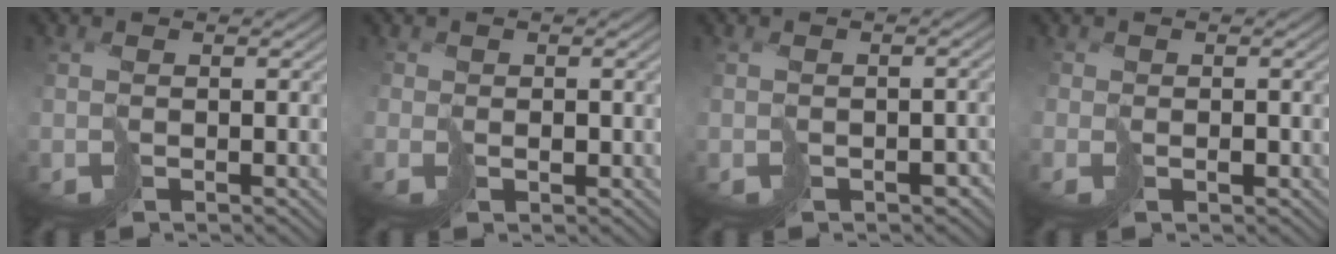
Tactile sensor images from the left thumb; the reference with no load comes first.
{"total": 1.0, "force": [0.4, 0.3, -0.9], "torque": [0.022, -0.001, 0.008]}
{"total": 3.6, "force": [-1.8, 2.4, 2.0], "torque": [-0.024, -0.014, -0.019]}
{"total": 0.8, "force": [0.0, 0.3, -0.8], "torque": [0.024, 0.000, 0.001]}